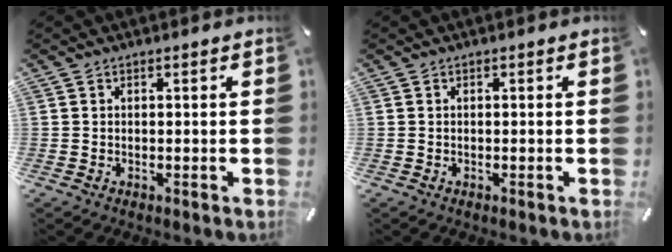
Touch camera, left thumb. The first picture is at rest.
{"total": 0.0}